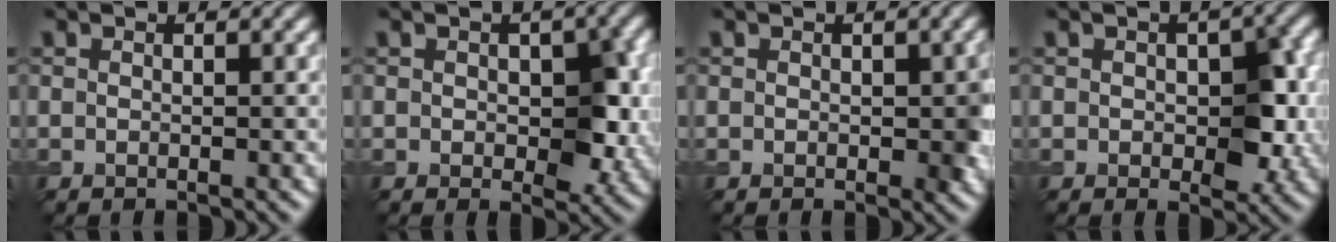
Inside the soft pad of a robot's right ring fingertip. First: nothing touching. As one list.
[{"total": 5.1, "force": [0.1, 3.0, 4.1], "torque": [-0.054, -0.005, 0.005]}, {"total": 2.3, "force": [0.0, 1.2, 1.9], "torque": [-0.022, -0.003, 0.001]}, {"total": 5.1, "force": [-0.1, 2.9, 4.2], "torque": [-0.055, -0.004, 0.003]}]